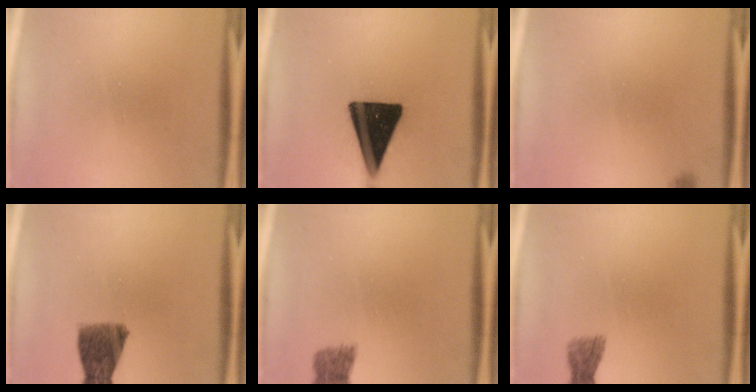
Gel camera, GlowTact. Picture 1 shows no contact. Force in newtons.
{"total": 19.4}
{"total": 1.0}
{"total": 8.2}
{"total": 1.9}
{"total": 1.9}